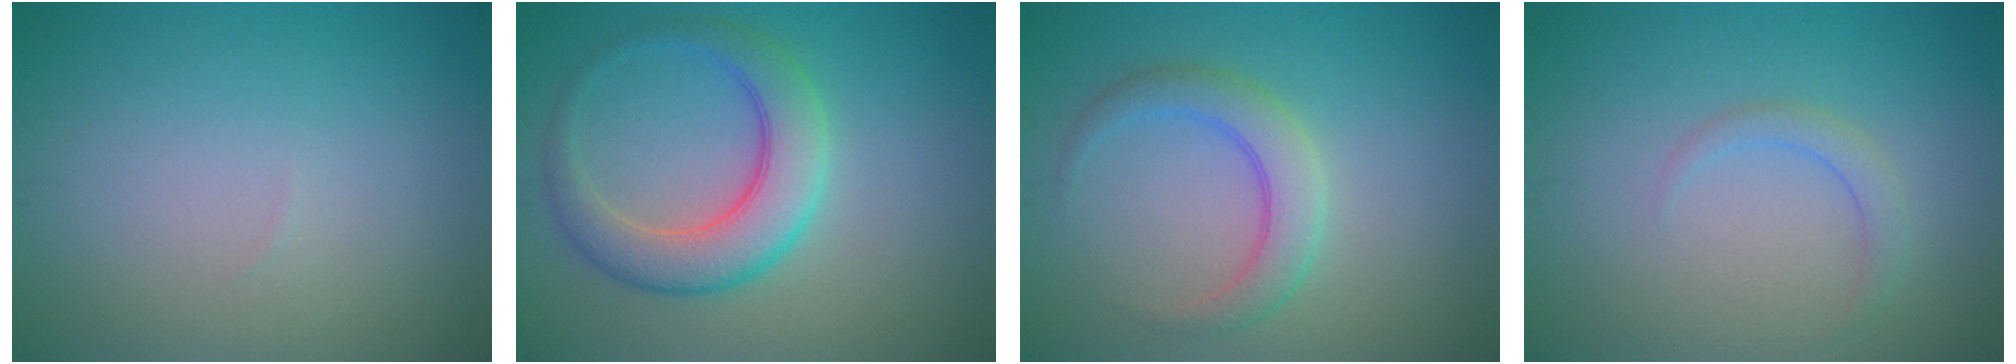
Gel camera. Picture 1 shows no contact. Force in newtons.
{"total": 5.5, "press": 5.5, "slide": 0.2}
{"total": 3.4, "press": 3.4, "slide": 0.1}
{"total": 1.5, "press": 1.5, "slide": 0.1}